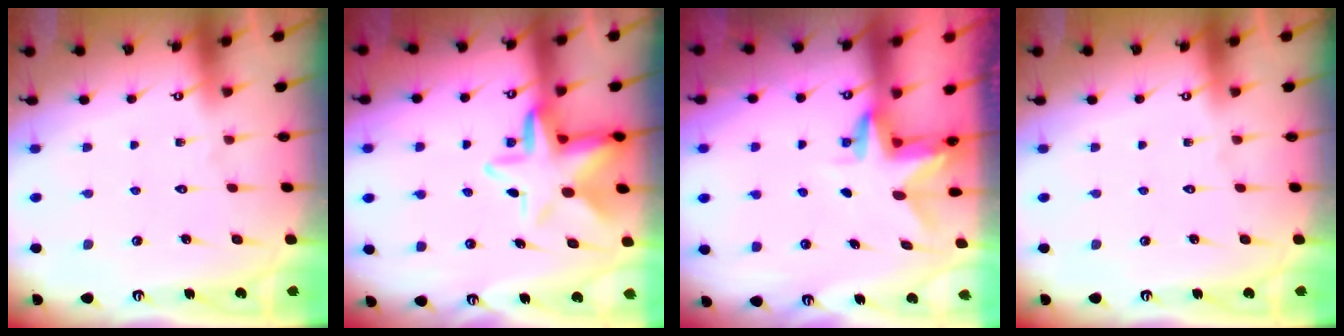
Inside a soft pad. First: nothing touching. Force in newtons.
{"total": 10.3, "press": 10.0, "slide": 2.7}
{"total": 2.9, "press": 2.9, "slide": 0.3}
{"total": 0.0}